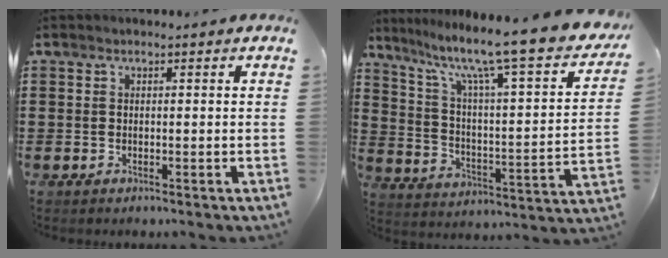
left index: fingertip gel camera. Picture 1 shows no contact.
{"total": 11.4, "force": [9.0, 0.2, 6.9], "torque": [-0.149, -0.073, 0.139]}